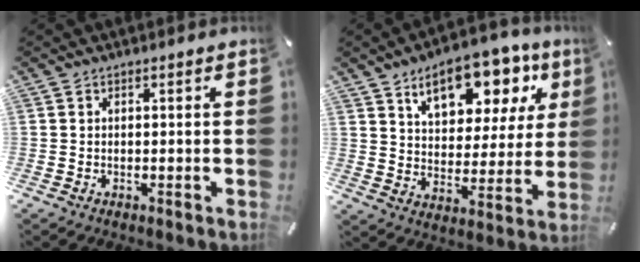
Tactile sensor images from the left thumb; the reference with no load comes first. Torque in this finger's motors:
{"motor_torque": [2.51, 2.51, 1.39, -1.38, 0.16]}